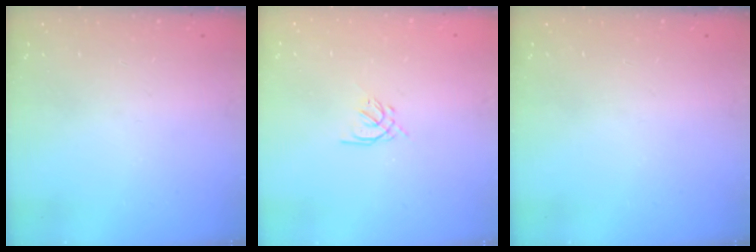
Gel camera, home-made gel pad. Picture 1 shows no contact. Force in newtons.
{"total": 1.2, "press": 1.1, "slide": 0.5}
{"total": 0.0}